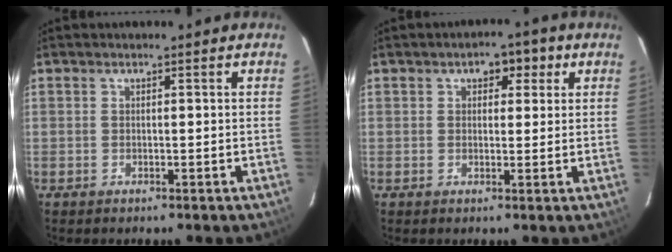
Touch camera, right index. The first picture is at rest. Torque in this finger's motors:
{"motor_torque": [0.01, 0.01, 0.05, 0.04]}